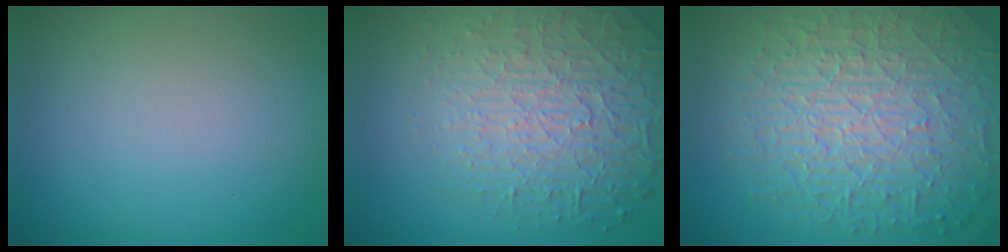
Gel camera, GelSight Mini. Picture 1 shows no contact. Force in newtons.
{"total": 6.7, "press": 5.1, "slide": 4.4}
{"total": 10.2, "press": 6.7, "slide": 7.8}